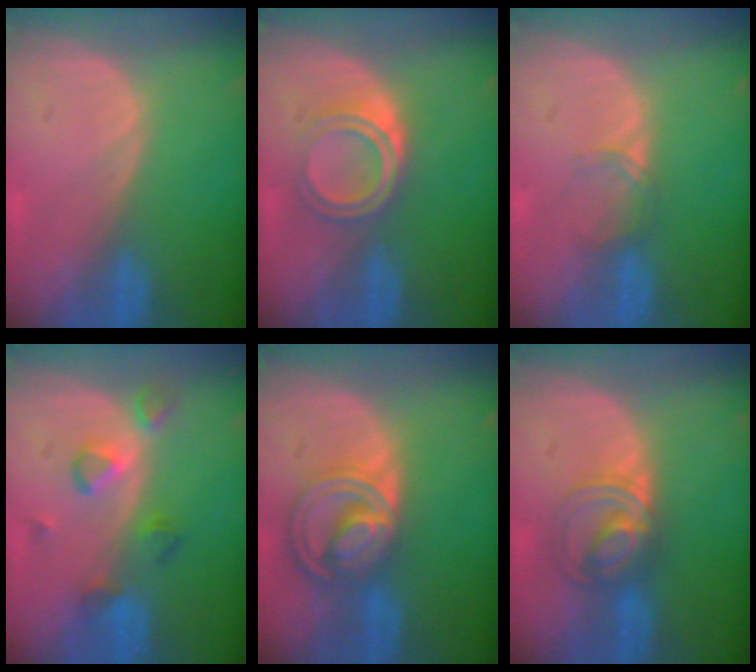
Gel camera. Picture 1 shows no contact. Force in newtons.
{"total": 5.3, "press": 4.5, "slide": 2.8}
{"total": 1.9, "press": 1.9, "slide": 0.3}
{"total": 4.8, "press": 4.8, "slide": 0.7}
{"total": 8.5, "press": 7.2, "slide": 4.5}
{"total": 5.8, "press": 5.8, "slide": 0.3}